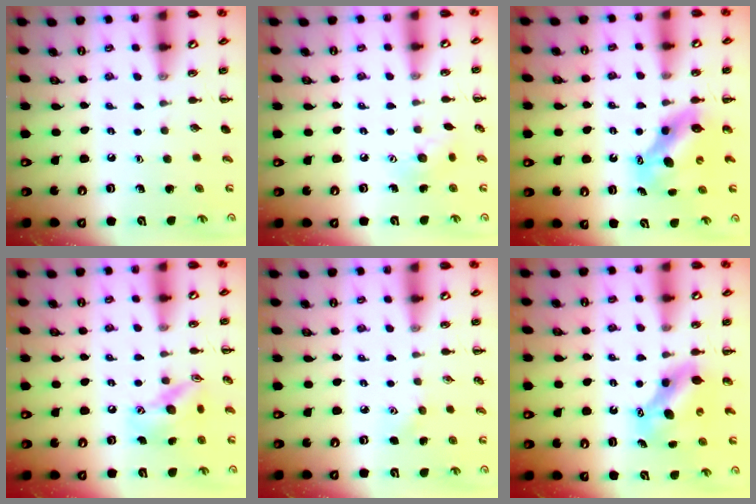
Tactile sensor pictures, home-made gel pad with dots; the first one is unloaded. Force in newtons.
{"total": 5.0, "press": 4.9, "slide": 1.1}
{"total": 7.1, "press": 7.0, "slide": 1.2}
{"total": 13.2, "press": 13.0, "slide": 2.0}
{"total": 4.0, "press": 3.8, "slide": 1.0}
{"total": 7.1, "press": 7.0, "slide": 0.9}